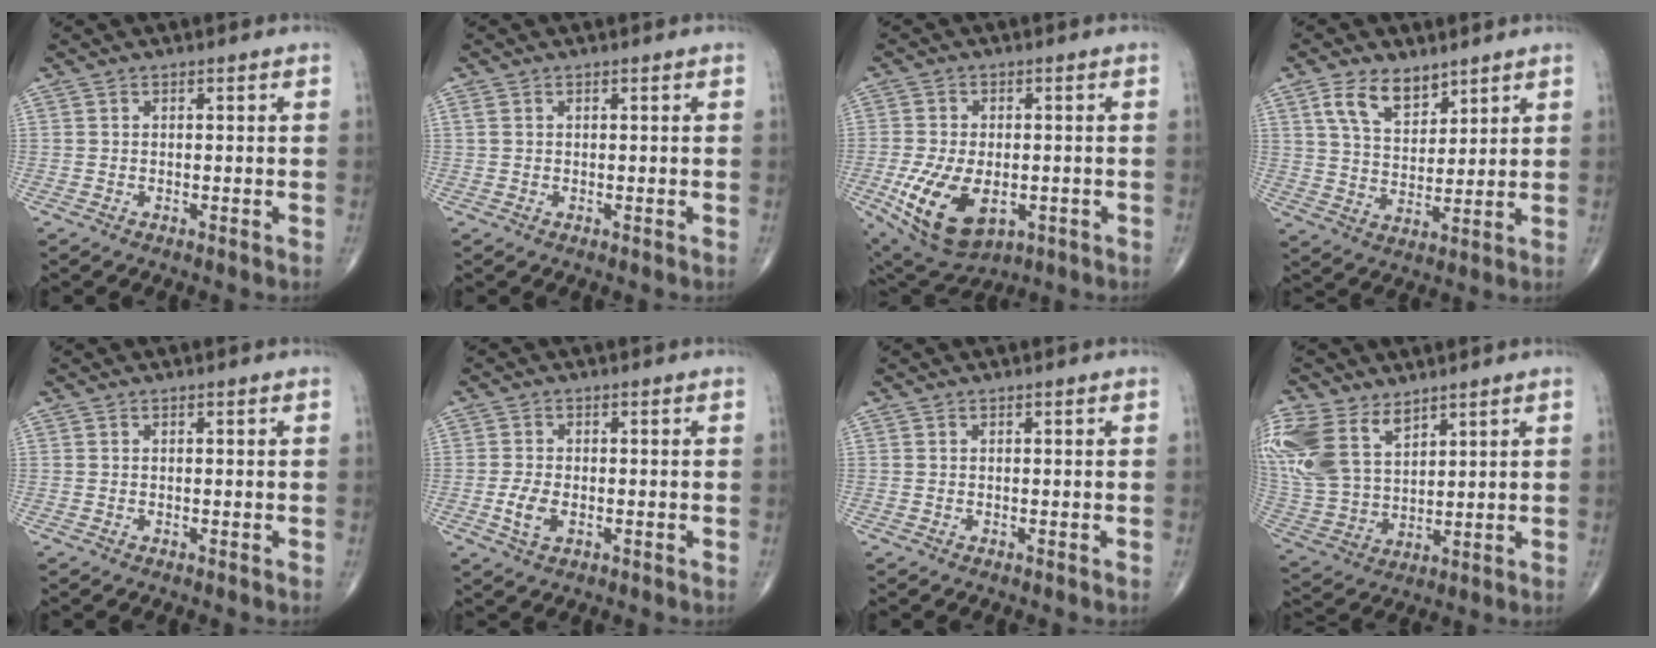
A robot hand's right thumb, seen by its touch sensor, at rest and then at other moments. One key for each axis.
{"total": 0.9, "fx": 0.4, "fy": 0.6, "fz": 0.6, "tx": -0.017, "ty": 0.009, "tz": 0.012}
{"total": 14.1, "fx": -3.9, "fy": 8.1, "fz": 10.8, "tx": -0.197, "ty": -0.004, "tz": -0.048}
{"total": 8.7, "fx": 5.4, "fy": 4.8, "fz": 4.9, "tx": -0.067, "ty": -0.032, "tz": 0.105}
{"total": 0.0}
{"total": 3.9, "fx": -1.0, "fy": 2.1, "fz": 3.1, "tx": -0.066, "ty": -0.002, "tz": -0.019}
{"total": 0.0}
{"total": 18.3, "fx": 9.9, "fy": 11.3, "fz": 10.5, "tx": -0.254, "ty": -0.011, "tz": 0.209}